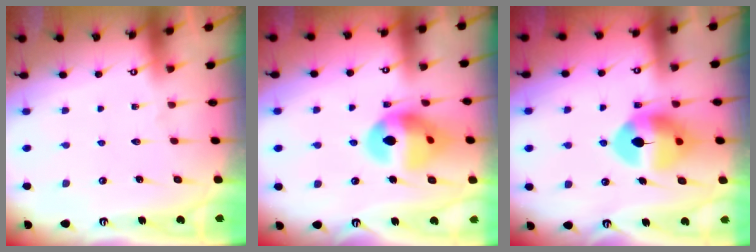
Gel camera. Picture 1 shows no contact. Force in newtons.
{"total": 14.6, "press": 14.6, "slide": 1.5}
{"total": 11.3, "press": 11.2, "slide": 1.7}